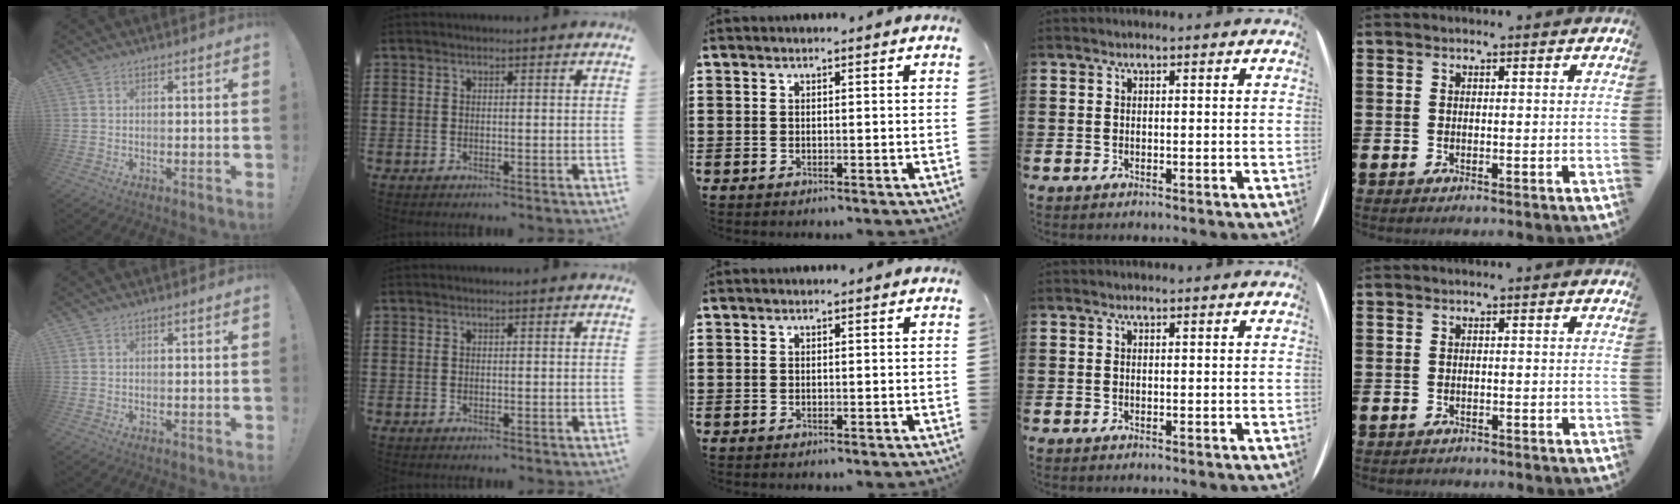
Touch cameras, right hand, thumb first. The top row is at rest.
{}